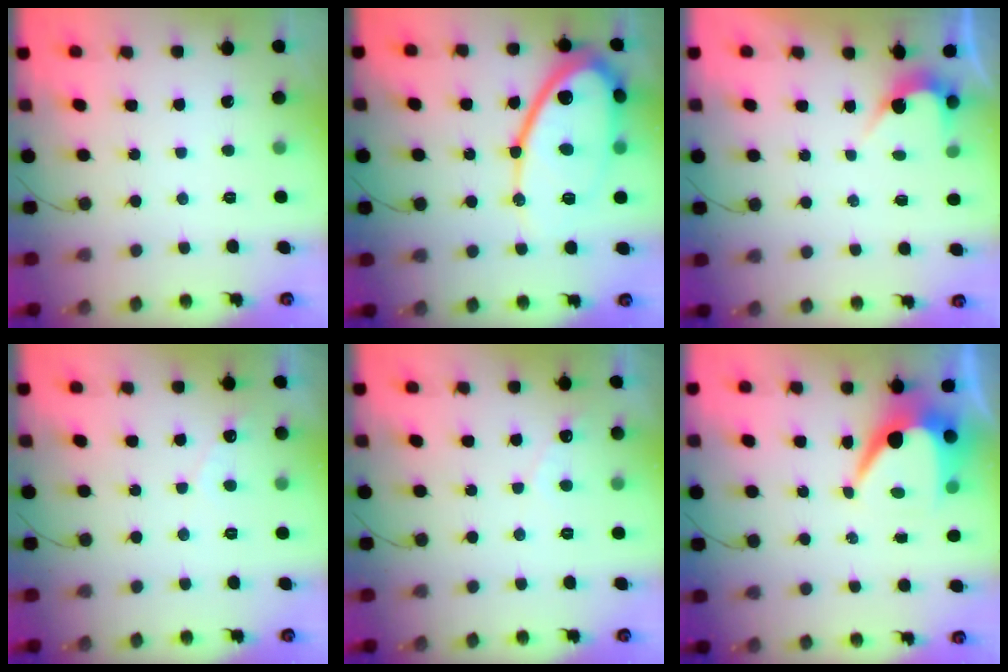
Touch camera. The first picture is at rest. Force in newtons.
{"total": 19.7, "press": 19.6, "slide": 1.8}
{"total": 2.5, "press": 2.5, "slide": 0.2}
{"total": 2.6, "press": 2.6, "slide": 0.1}
{"total": 2.6, "press": 2.6, "slide": 0.1}
{"total": 8.3, "press": 8.3, "slide": 0.4}